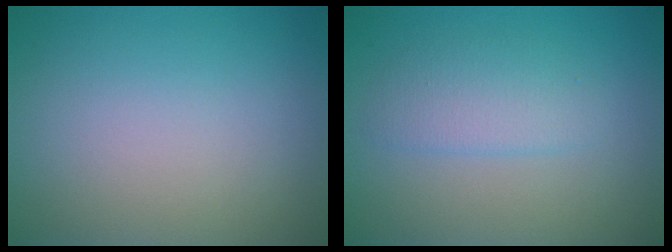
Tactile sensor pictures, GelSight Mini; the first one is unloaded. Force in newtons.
{"total": 2.4, "press": 2.4, "slide": 0.0}